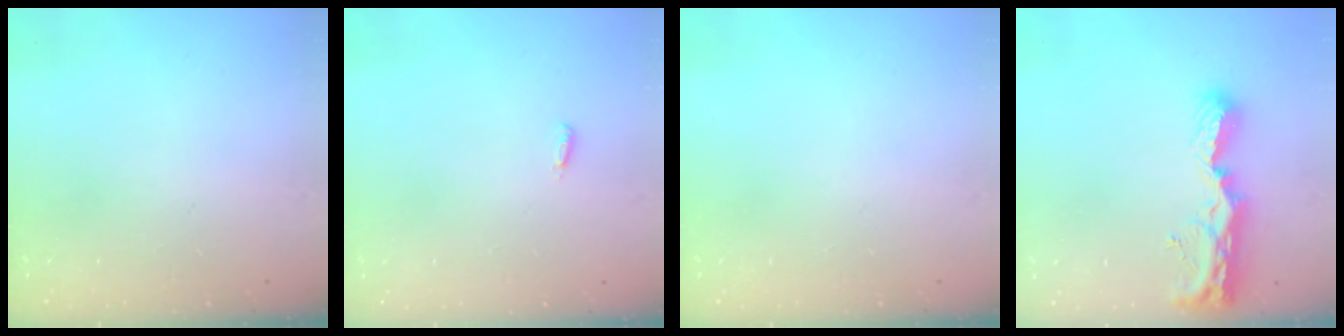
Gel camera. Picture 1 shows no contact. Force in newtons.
{"total": 2.9, "press": 2.8, "slide": 0.9}
{"total": 0.0}
{"total": 10.3, "press": 10.2, "slide": 1.2}